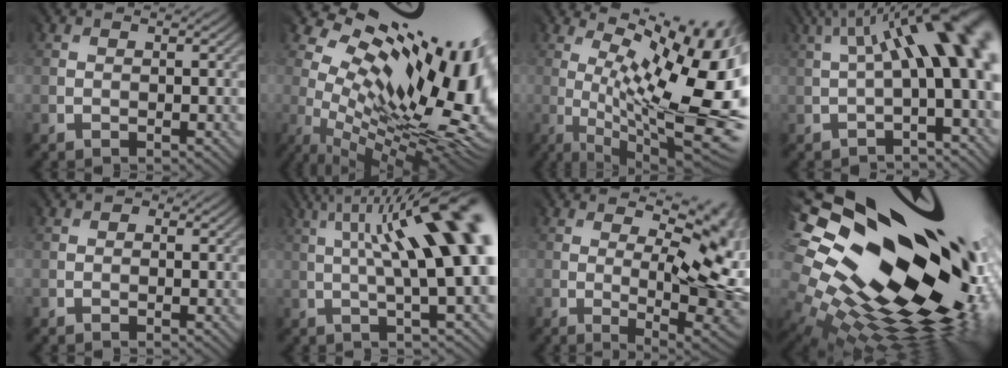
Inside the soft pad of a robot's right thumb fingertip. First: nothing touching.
{"total": 18.8, "force": [4.0, 9.5, 15.7], "torque": [-0.236, 0.006, 0.094]}
{"total": 19.4, "force": [1.5, 6.7, 18.1], "torque": [-0.236, 0.004, 0.043]}
{"total": 11.5, "force": [1.2, 3.5, 10.9], "torque": [-0.142, 0.012, 0.028]}
{"total": 0.8, "force": [0.0, 0.6, 0.4], "torque": [-0.009, -0.003, 0.001]}
{"total": 16.8, "force": [2.1, 5.0, 15.9], "torque": [-0.212, 0.038, 0.044]}
{"total": 14.3, "force": [1.3, 6.4, 12.8], "torque": [-0.160, 0.030, 0.036]}
{"total": 19.9, "force": [2.3, 12.0, 15.7], "torque": [-0.290, 0.007, 0.053]}